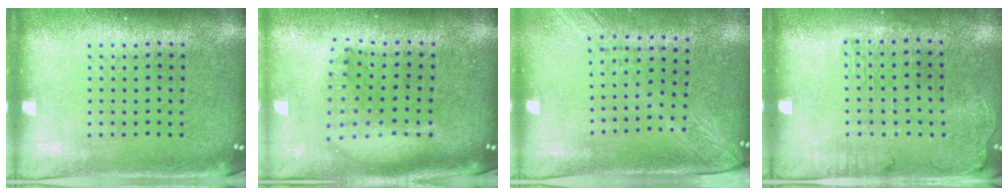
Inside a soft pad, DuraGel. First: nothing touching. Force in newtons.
{"total": 2.1, "press": 1.6, "slide": 1.3}
{"total": 2.1, "press": 1.7, "slide": 1.2}
{"total": 1.3, "press": 1.2, "slide": 0.4}